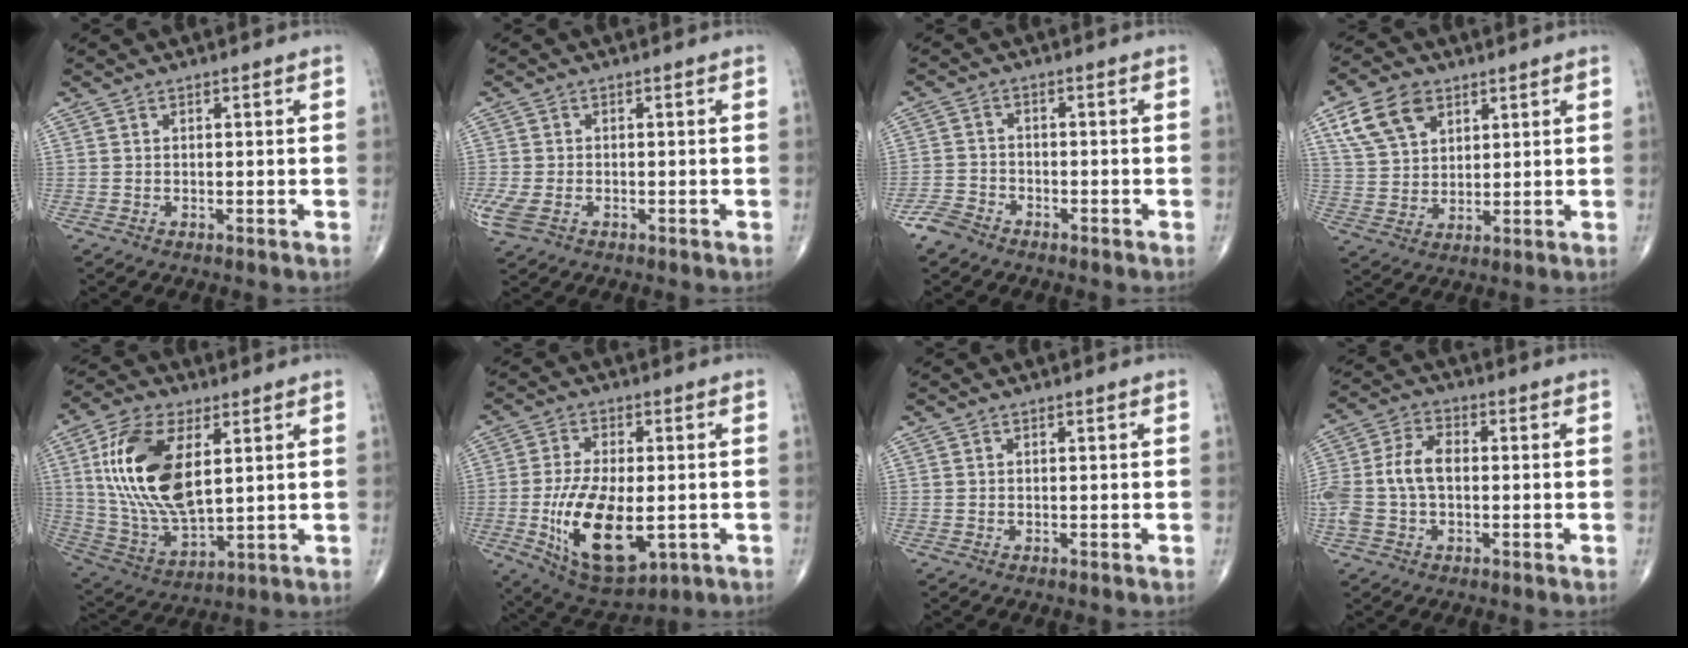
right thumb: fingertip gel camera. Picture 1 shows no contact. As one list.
[{"total": 4.3, "force": [-1.5, 2.7, 3.0], "torque": [-0.080, 0.000, -0.026]}, {"total": 3.9, "force": [-3.2, 2.1, 0.9], "torque": [-0.019, 0.010, -0.068]}, {"total": 10.4, "force": [5.3, 6.8, 5.8], "torque": [-0.094, -0.012, 0.107]}, {"total": 19.4, "force": [4.9, 9.6, 16.1], "torque": [-0.317, -0.018, 0.096]}, {"total": 16.5, "force": [-3.3, 8.0, 14.0], "torque": [-0.244, -0.011, -0.037]}, {"total": 0.0}, {"total": 10.2, "force": [-0.5, 6.5, 7.9], "torque": [-0.179, 0.028, -0.013]}]